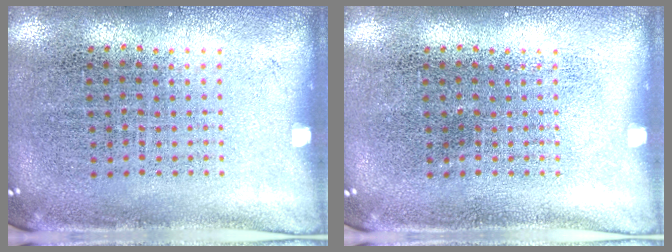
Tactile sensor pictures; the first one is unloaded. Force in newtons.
{"total": 0.0}